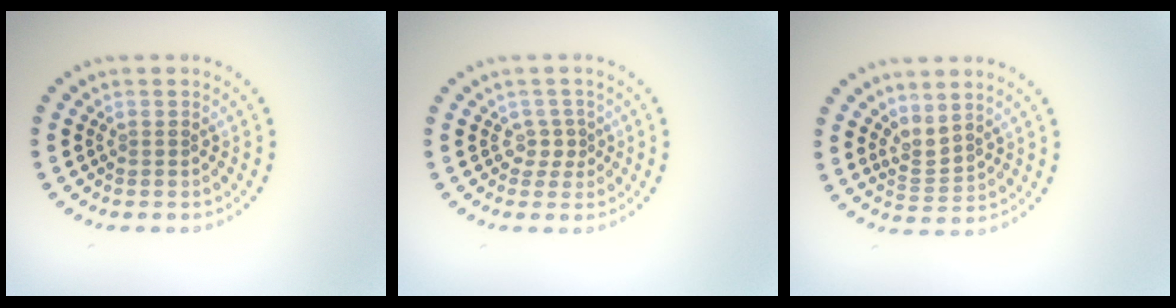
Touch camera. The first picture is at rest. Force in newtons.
{"total": 1.4, "press": 1.0, "slide": 1.0}
{"total": 2.2, "press": 1.5, "slide": 1.6}